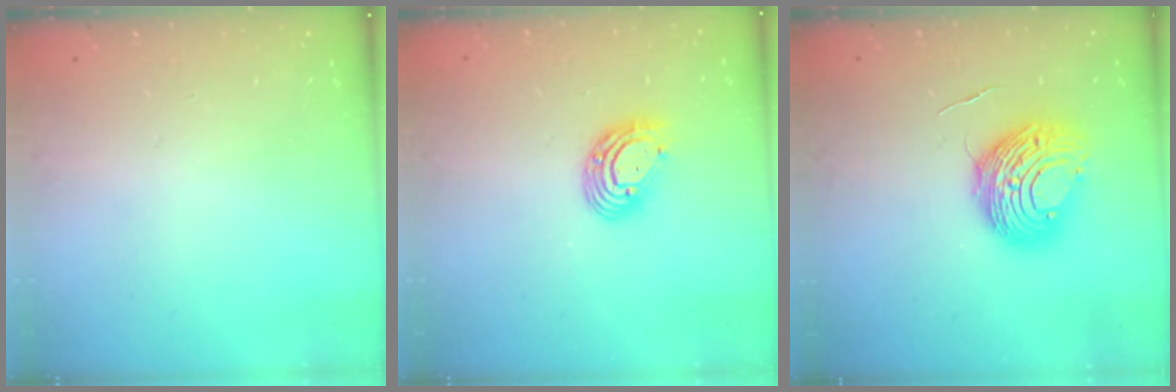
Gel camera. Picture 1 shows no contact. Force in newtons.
{"total": 10.7, "press": 10.5, "slide": 2.2}
{"total": 10.8, "press": 10.8, "slide": 1.1}